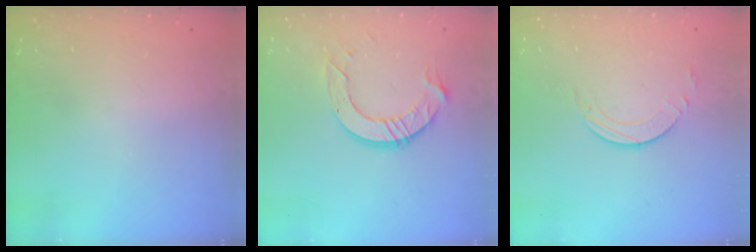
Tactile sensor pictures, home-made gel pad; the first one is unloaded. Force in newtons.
{"total": 9.7, "press": 9.7, "slide": 0.8}
{"total": 2.7, "press": 2.7, "slide": 0.2}